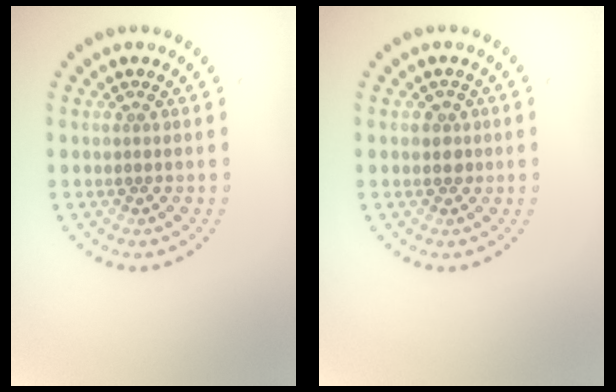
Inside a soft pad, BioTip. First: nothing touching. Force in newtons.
{"total": 1.3, "press": 1.2, "slide": 0.4}